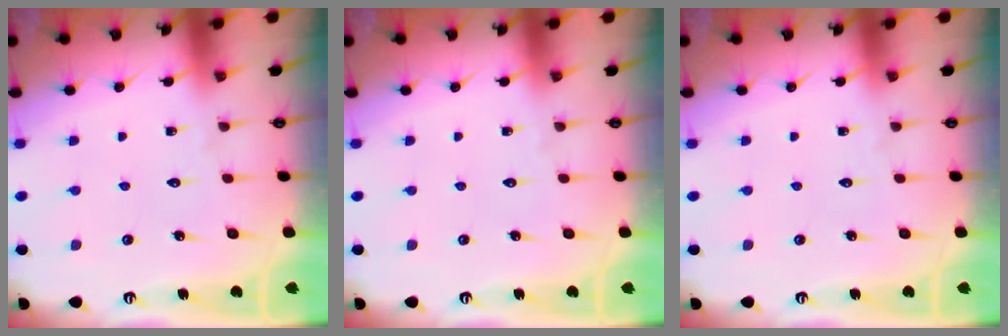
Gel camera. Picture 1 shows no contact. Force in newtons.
{"total": 0.0}
{"total": 0.0}